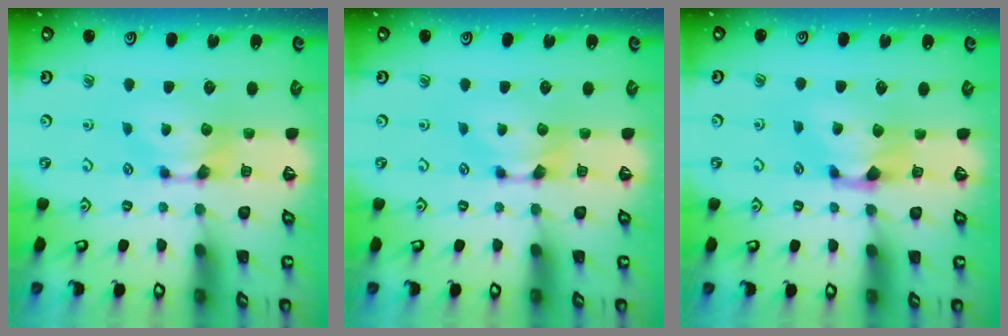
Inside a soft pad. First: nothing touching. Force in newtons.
{"total": 0.0}
{"total": 1.2, "press": 0.4, "slide": 1.1}